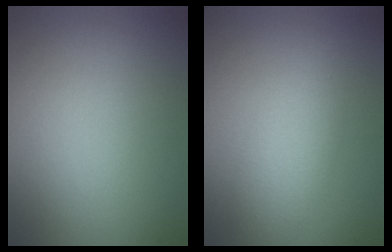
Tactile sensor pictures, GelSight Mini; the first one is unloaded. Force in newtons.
{"total": 2.8, "press": 2.8, "slide": 0.1}